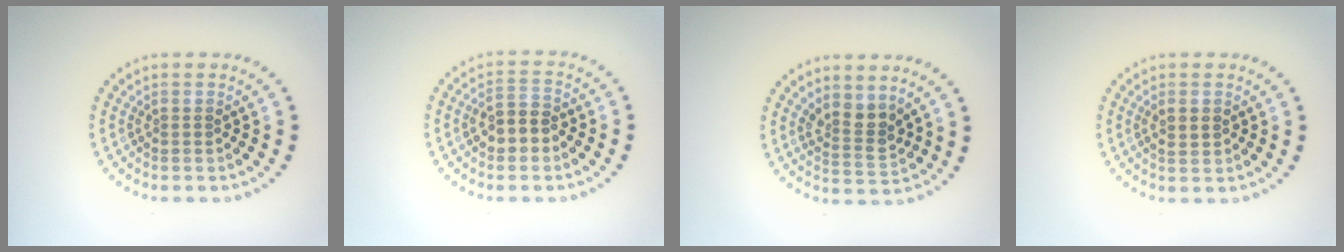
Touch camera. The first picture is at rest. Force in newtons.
{"total": 2.9, "press": 2.9, "slide": 0.7}
{"total": 2.8, "press": 2.4, "slide": 1.4}
{"total": 1.3, "press": 1.2, "slide": 0.2}